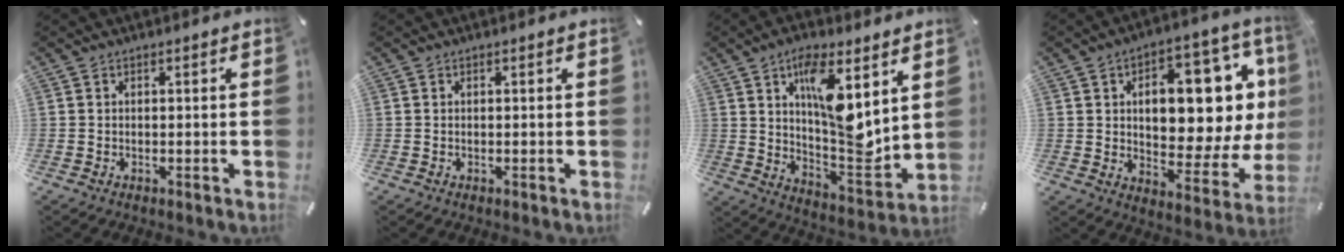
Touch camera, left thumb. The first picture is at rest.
{"total": 0.0}
{"total": 14.4, "force": [6.3, 5.4, 11.8], "torque": [-0.179, -0.047, 0.104]}
{"total": 19.3, "force": [5.4, 10.5, 15.2], "torque": [-0.191, -0.043, 0.087]}